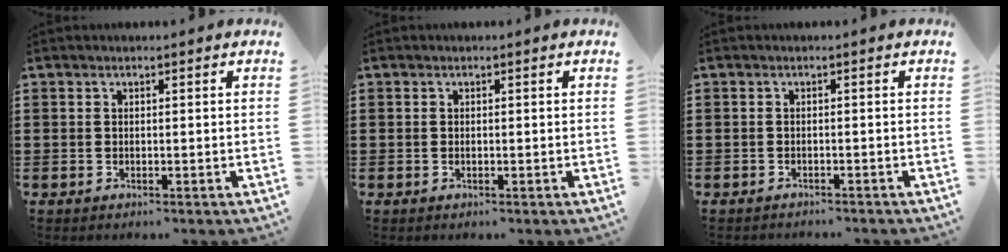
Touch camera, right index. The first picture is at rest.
{"total": 0.0}
{"total": 0.8, "force": [-0.8, 0.1, 0.1], "torque": [-0.004, 0.000, -0.016]}